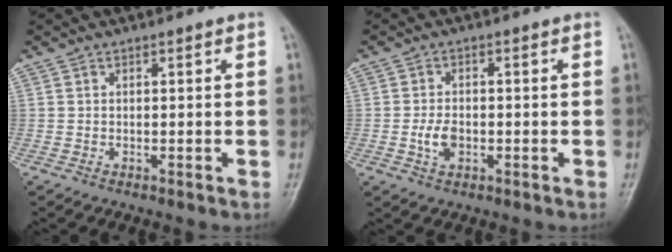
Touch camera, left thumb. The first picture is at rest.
{"total": 3.9, "force": [-1.0, 2.5, 2.8], "torque": [-0.050, 0.007, -0.016]}